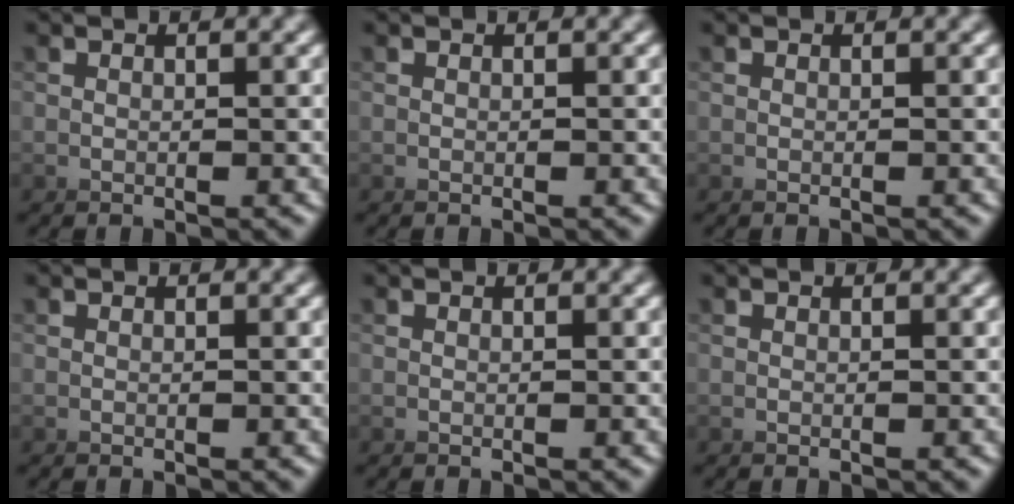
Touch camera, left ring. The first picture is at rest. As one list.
[{"total": 0.0}, {"total": 0.0}, {"total": 0.0}, {"total": 0.0}, {"total": 0.0}]